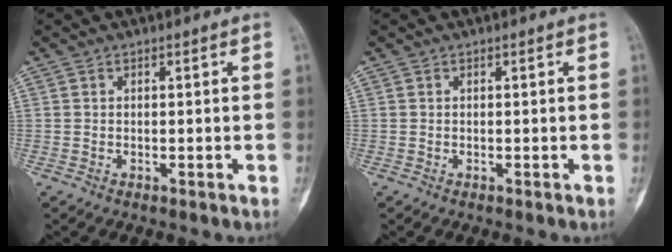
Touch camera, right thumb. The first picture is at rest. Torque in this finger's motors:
{"motor_torque": [-0.27, 0.14, -0.04, -0.03, 0.00]}